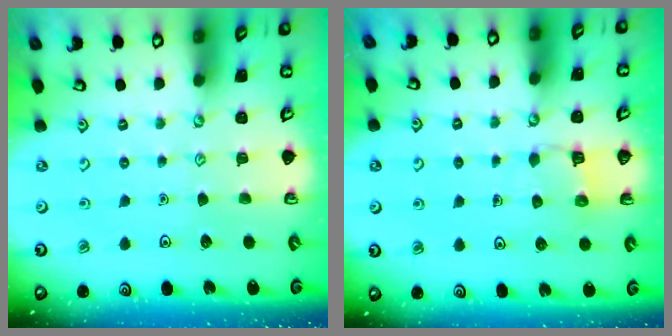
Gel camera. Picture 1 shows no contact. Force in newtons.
{"total": 4.6, "press": 4.6, "slide": 0.3}